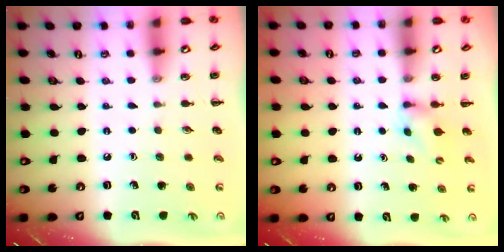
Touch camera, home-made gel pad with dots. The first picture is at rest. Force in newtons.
{"total": 2.8, "press": 2.5, "slide": 1.3}